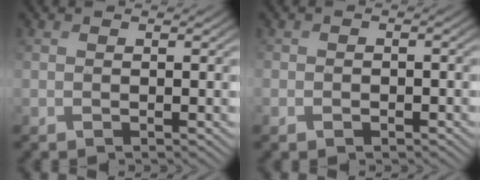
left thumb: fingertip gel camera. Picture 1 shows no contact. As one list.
[{"total": 1.1, "force": [-0.7, 0.8, 0.2], "torque": [0.000, -0.005, -0.012]}]